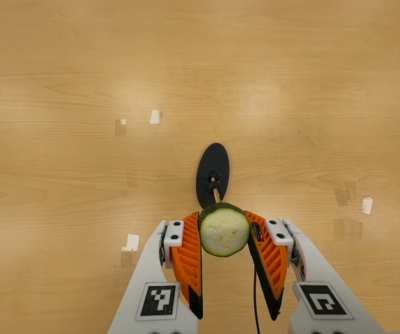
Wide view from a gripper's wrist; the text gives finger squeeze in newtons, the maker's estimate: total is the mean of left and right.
{"total": 12.2, "left": 13.2, "right": 11.1}